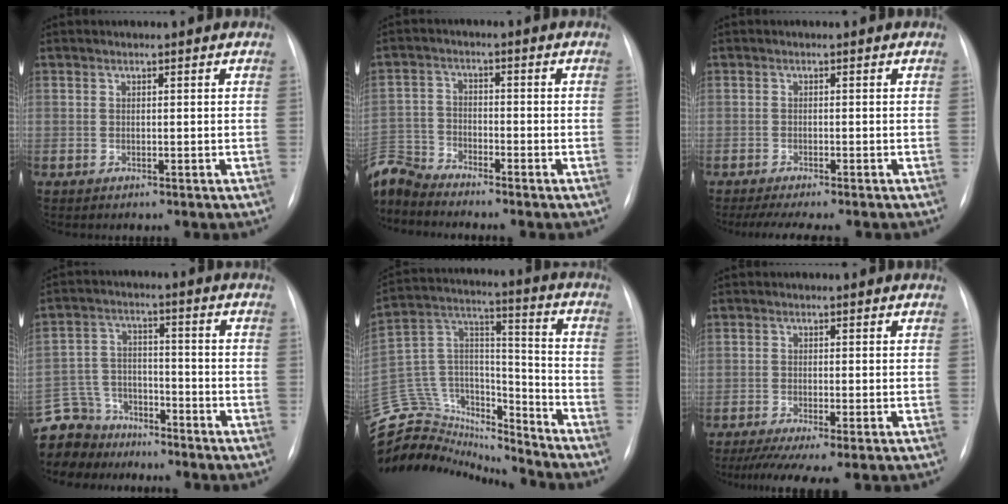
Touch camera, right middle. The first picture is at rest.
{"total": 7.9, "force": [-7.8, 1.1, 0.8], "torque": [-0.030, 0.005, -0.158]}
{"total": 7.0, "force": [-5.7, 0.7, 3.9], "torque": [-0.052, -0.009, -0.085]}
{"total": 12.4, "force": [-10.7, 6.2, 1.1], "torque": [-0.047, 0.029, -0.191]}
{"total": 26.6, "force": [-24.8, 7.3, 6.6], "torque": [-0.191, 0.037, -0.398]}
{"total": 6.8, "force": [-4.8, 0.5, 4.8], "torque": [-0.075, -0.018, -0.079]}